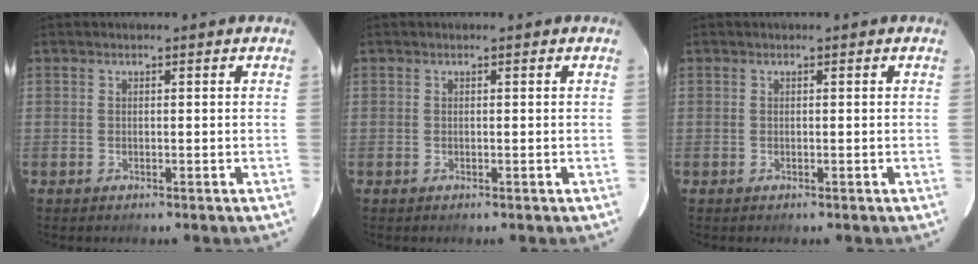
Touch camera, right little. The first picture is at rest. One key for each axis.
{"total": 0.0}
{"total": 0.0}